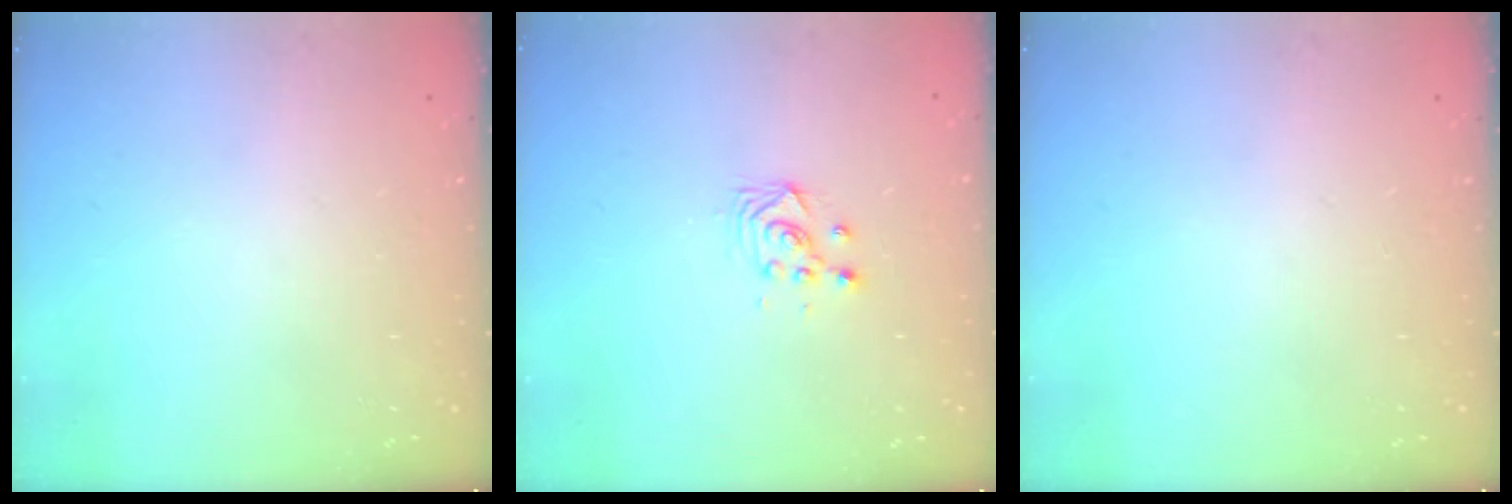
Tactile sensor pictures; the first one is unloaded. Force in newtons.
{"total": 4.2, "press": 4.2, "slide": 0.4}
{"total": 0.0}